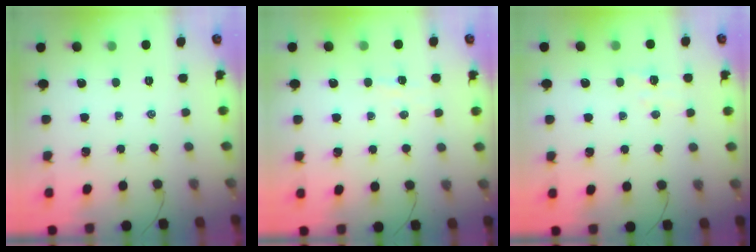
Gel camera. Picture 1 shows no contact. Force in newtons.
{"total": 3.6, "press": 3.5, "slide": 0.9}
{"total": 3.0, "press": 2.9, "slide": 0.7}